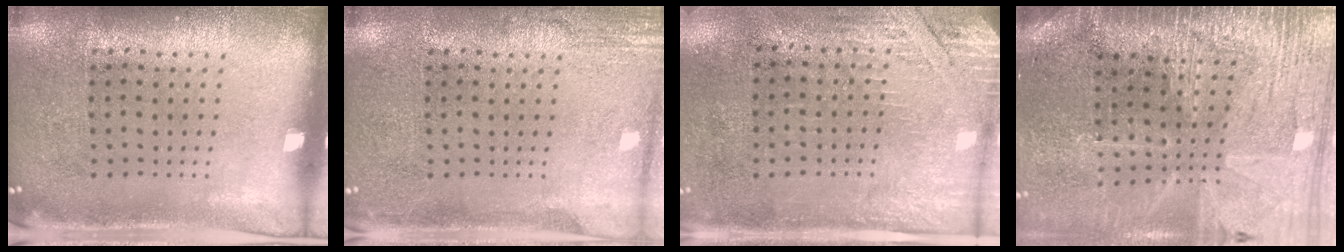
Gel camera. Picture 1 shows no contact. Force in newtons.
{"total": 2.4, "press": 2.4, "slide": 0.3}
{"total": 2.8, "press": 2.4, "slide": 1.4}
{"total": 3.5, "press": 3.3, "slide": 1.2}